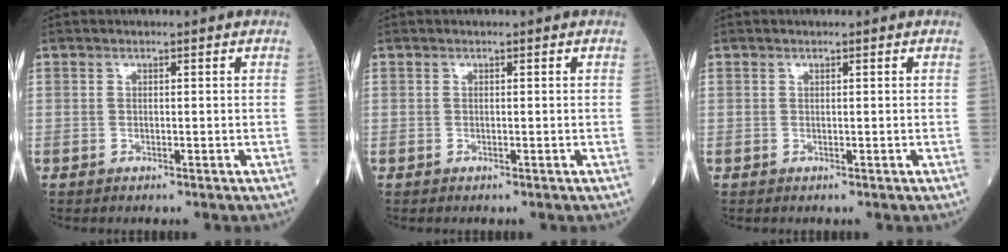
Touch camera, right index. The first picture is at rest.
{"total": 0.0}
{"total": 0.0}